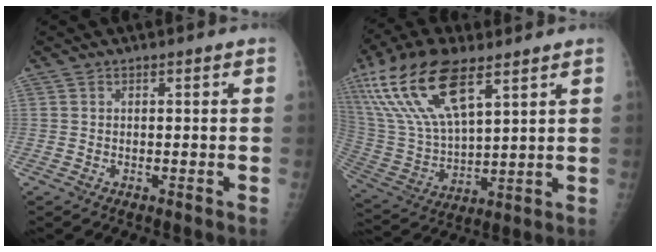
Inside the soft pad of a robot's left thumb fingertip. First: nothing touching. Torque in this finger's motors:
{"motor_torque": [1.26, 1.22, 1.57, -1.20, 0.30]}